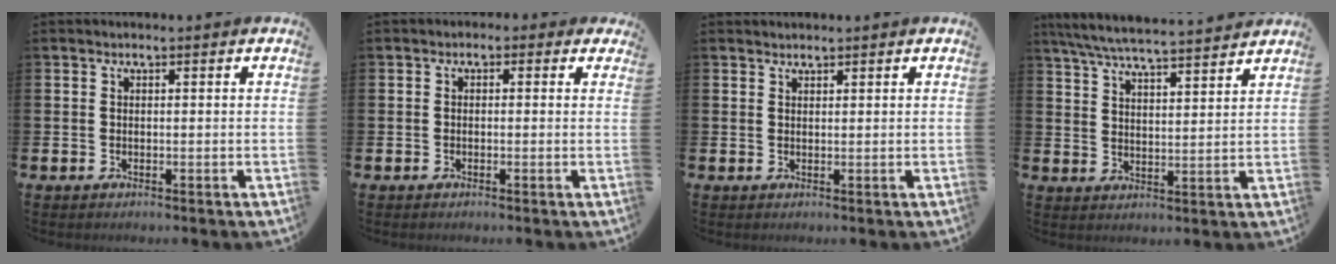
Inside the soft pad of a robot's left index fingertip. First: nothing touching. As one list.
[{"total": 1.0, "force": [-0.6, 0.8, 0.2], "torque": [-0.005, 0.006, -0.015]}, {"total": 1.1, "force": [1.1, 0.3, -0.1], "torque": [0.009, 0.000, 0.018]}, {"total": 6.4, "force": [6.1, 0.2, 1.9], "torque": [-0.064, -0.038, 0.107]}]